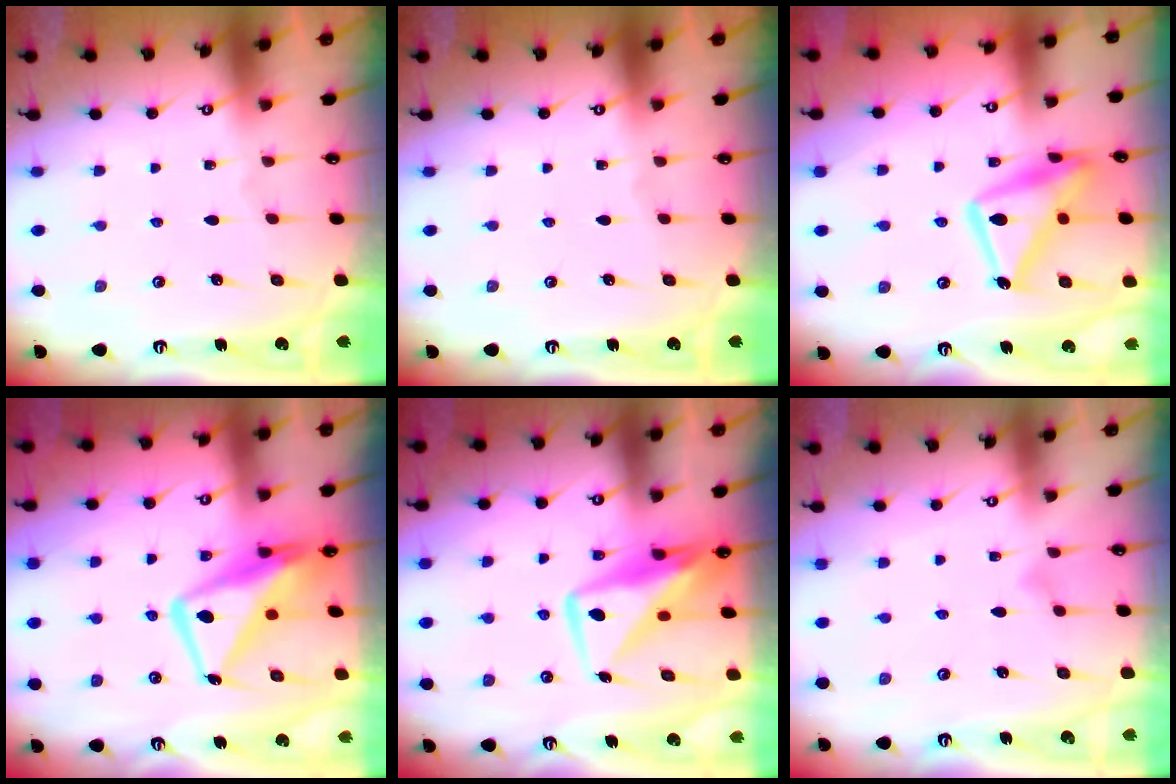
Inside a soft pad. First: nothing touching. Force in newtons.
{"total": 0.0}
{"total": 17.9, "press": 17.9, "slide": 1.1}
{"total": 14.2, "press": 14.1, "slide": 1.5}
{"total": 12.8, "press": 12.8, "slide": 1.0}
{"total": 3.4, "press": 3.4, "slide": 0.2}